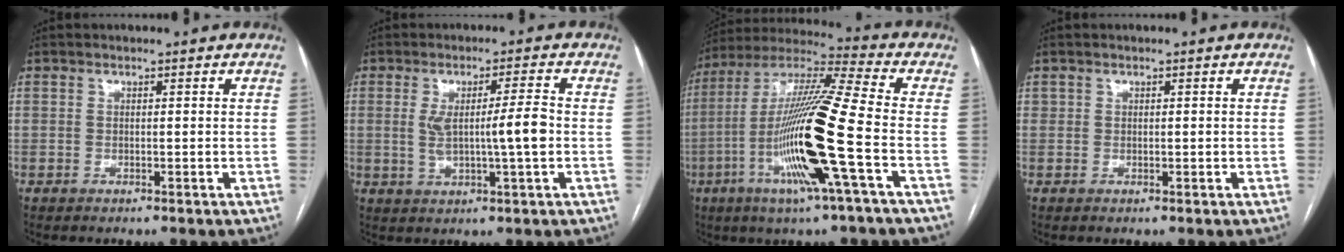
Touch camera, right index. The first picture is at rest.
{"total": 6.9, "force": [-0.1, 0.2, 6.9], "torque": [-0.120, 0.002, 0.003]}
{"total": 19.4, "force": [-5.6, -0.5, 18.6], "torque": [-0.382, -0.018, -0.117]}
{"total": 0.6, "force": [0.0, 0.4, 0.5], "torque": [-0.014, 0.006, 0.005]}